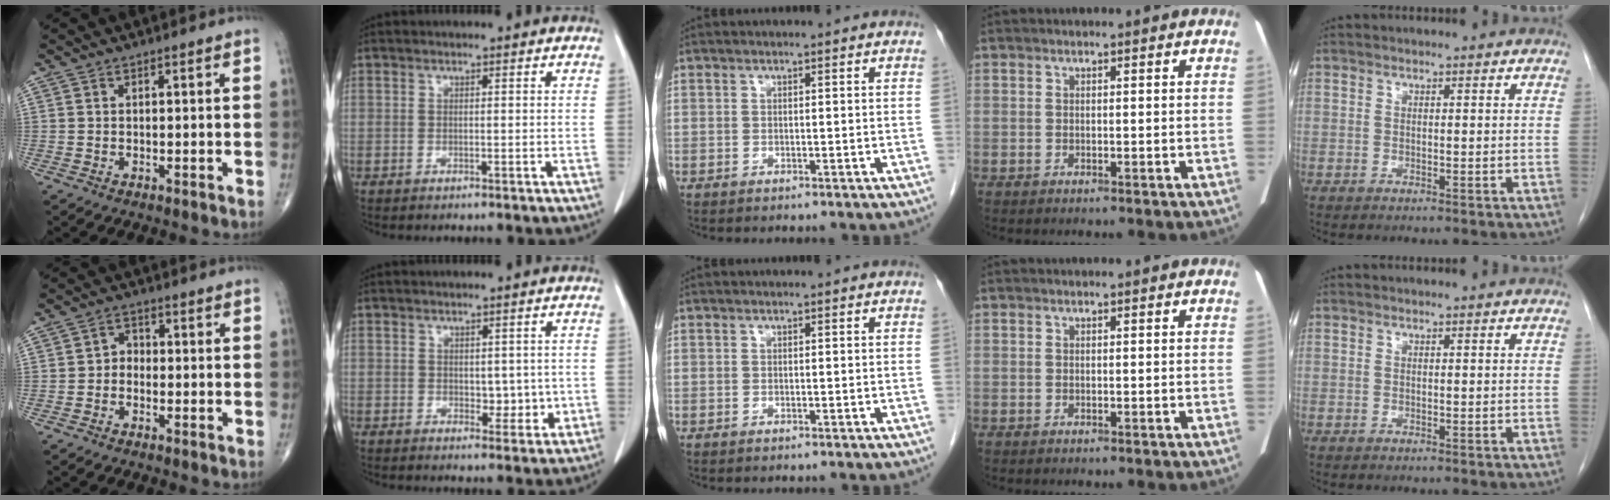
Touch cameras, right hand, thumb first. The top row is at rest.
{"thumb": {"total": 2.4, "force": [-0.9, 2.0, 1.1], "torque": [0.001, 0.013, -0.028]}, "index": {"total": 3.8, "force": [0.2, 2.4, 3.0], "torque": [-0.030, -0.006, 0.010]}}